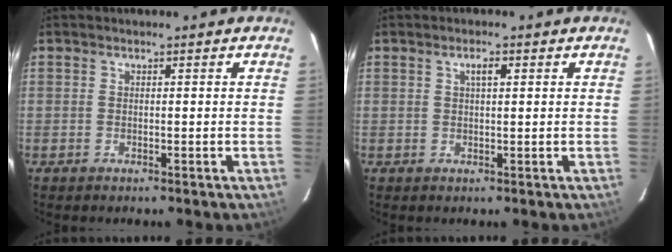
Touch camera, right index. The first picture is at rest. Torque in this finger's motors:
{"motor_torque": [0.10, -0.05, 0.10, 0.03]}